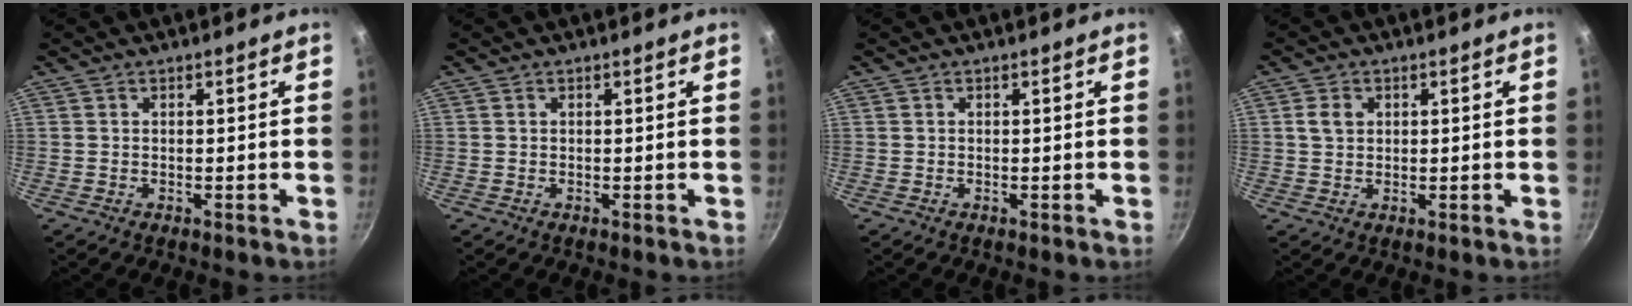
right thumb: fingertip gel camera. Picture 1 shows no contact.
{"total": 0.0}
{"total": 0.0}
{"total": 3.2, "force": [0.9, 2.5, 1.8], "torque": [-0.029, 0.002, 0.018]}